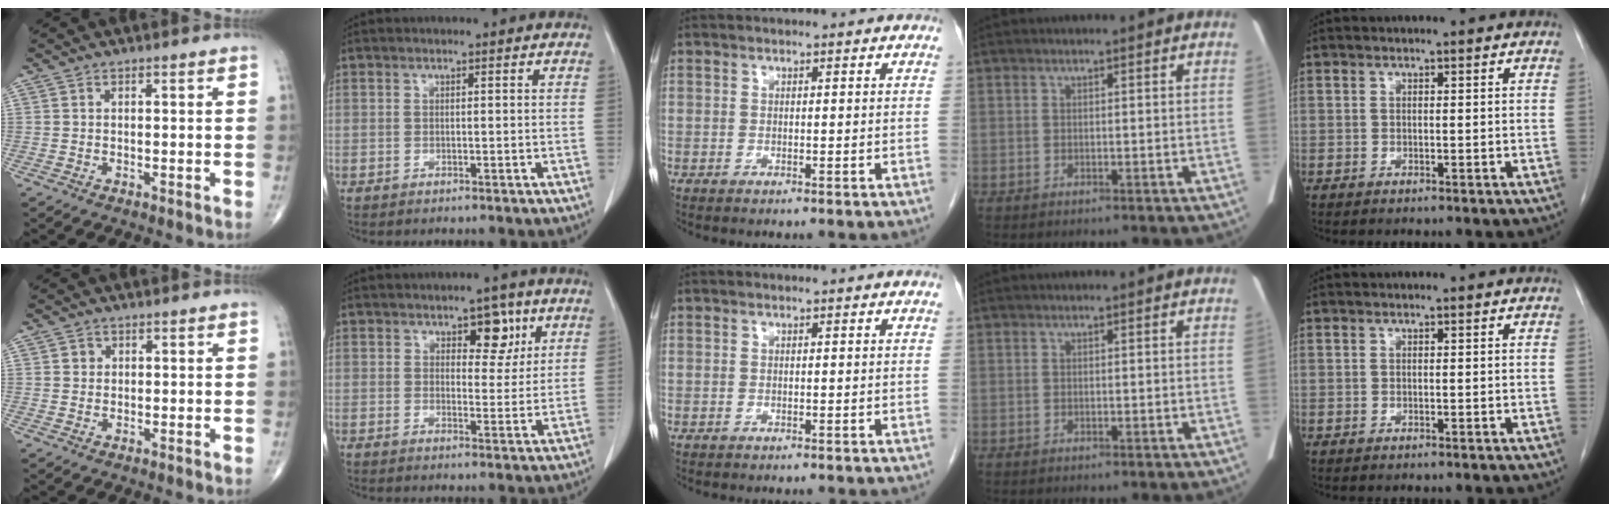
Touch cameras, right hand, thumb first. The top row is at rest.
{"thumb": {"total": 1.5, "force": [0.4, 1.4, 0.4], "torque": [0.000, 0.000, 0.003]}, "index": {"total": 5.2, "force": [2.7, 2.8, 3.4], "torque": [-0.037, 0.004, 0.037]}, "middle": {"total": 1.0, "force": [-1.0, 0.2, 0.2], "torque": [-0.008, -0.002, -0.014]}}